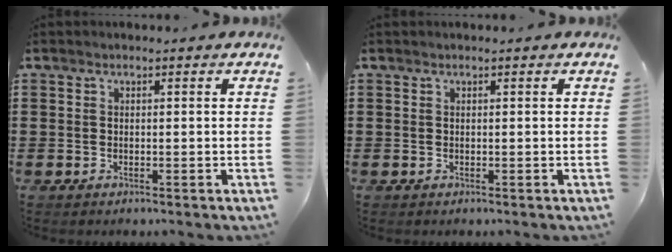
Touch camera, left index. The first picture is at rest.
{"total": 0.0}